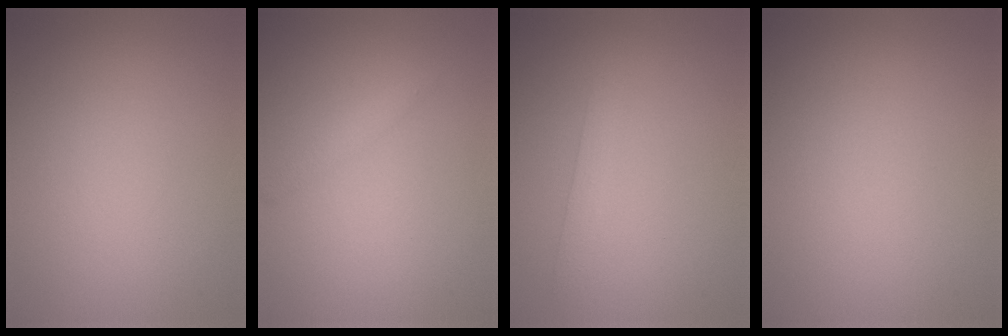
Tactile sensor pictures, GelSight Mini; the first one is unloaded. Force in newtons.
{"total": 0.9, "press": 0.9, "slide": 0.0}
{"total": 1.5, "press": 1.5, "slide": 0.0}
{"total": 0.0}